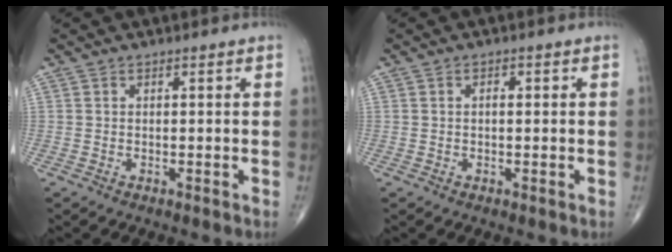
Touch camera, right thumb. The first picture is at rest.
{"total": 1.2, "force": [0.2, 0.5, 1.1], "torque": [-0.019, 0.005, 0.001]}